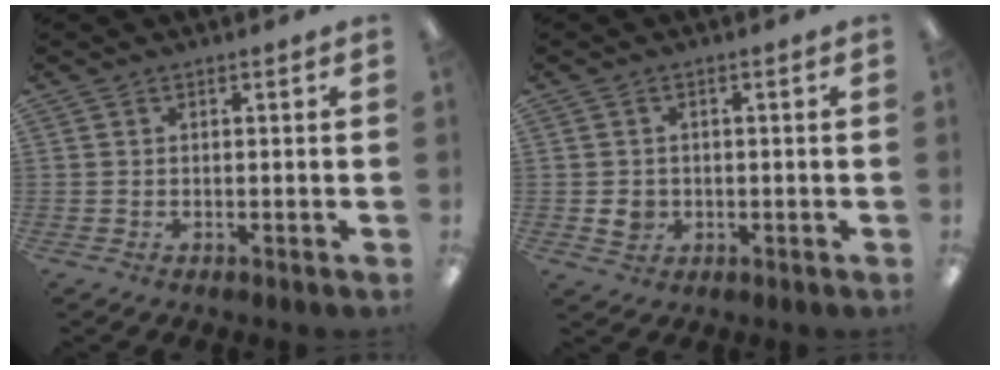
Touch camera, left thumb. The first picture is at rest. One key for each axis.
{"total": 3.1, "fx": -0.2, "fy": 2.8, "fz": 1.4, "tx": -0.016, "ty": 0.002, "tz": -0.004}